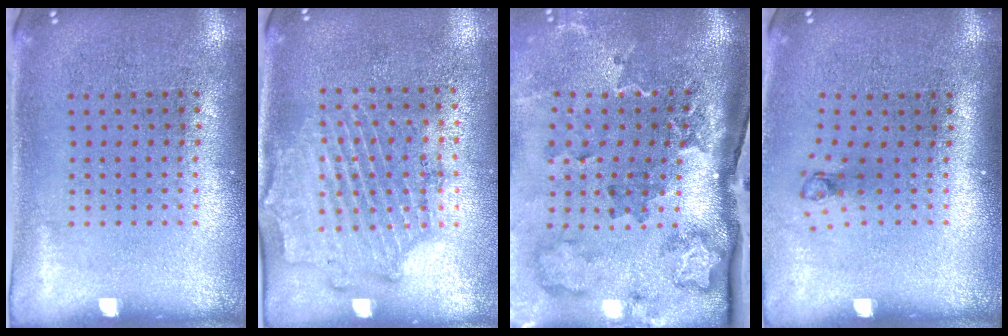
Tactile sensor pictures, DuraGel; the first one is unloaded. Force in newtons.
{"total": 1.7, "press": 1.5, "slide": 0.8}
{"total": 3.4, "press": 2.3, "slide": 2.5}
{"total": 0.8, "press": 0.3, "slide": 0.7}